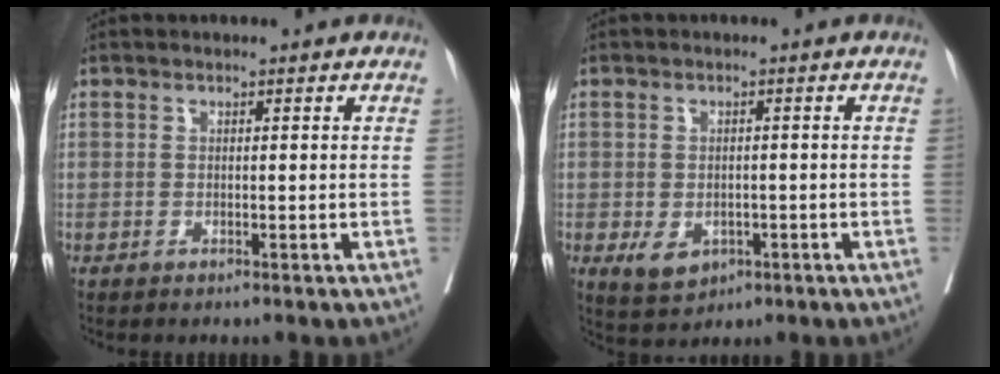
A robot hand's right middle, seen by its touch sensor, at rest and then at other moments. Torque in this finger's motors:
{"motor_torque": [0.05, -0.05, 0.13, 0.04]}